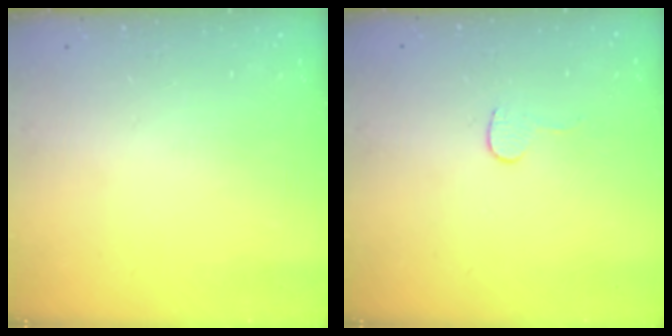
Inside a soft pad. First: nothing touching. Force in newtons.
{"total": 4.7, "press": 4.7, "slide": 0.4}